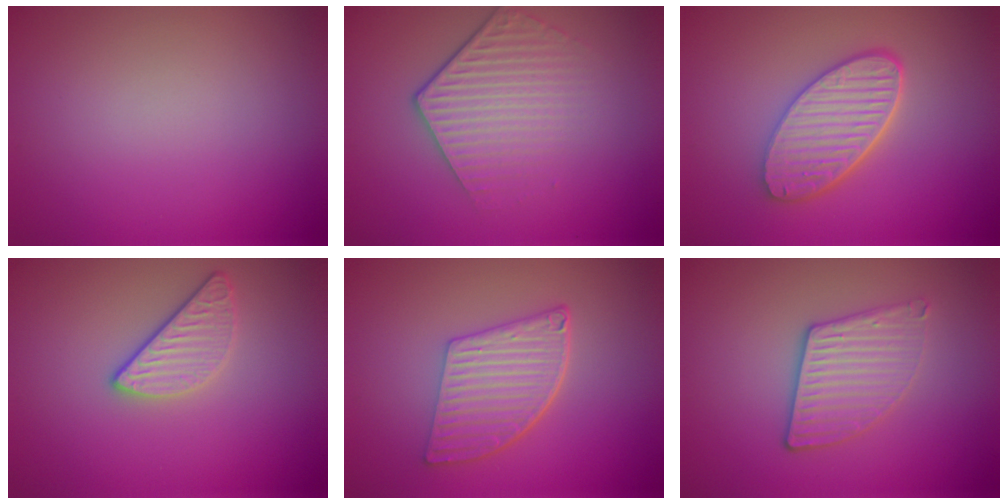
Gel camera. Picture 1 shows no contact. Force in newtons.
{"total": 4.4, "press": 3.2, "slide": 3.0}
{"total": 5.6, "press": 4.4, "slide": 3.5}
{"total": 2.7, "press": 2.3, "slide": 1.3}
{"total": 5.7, "press": 4.2, "slide": 3.8}
{"total": 3.4, "press": 3.0, "slide": 1.5}